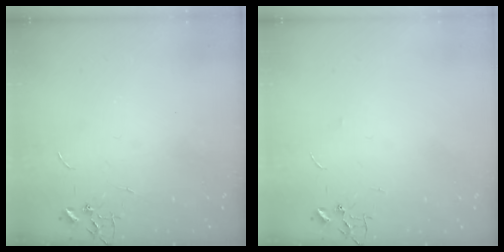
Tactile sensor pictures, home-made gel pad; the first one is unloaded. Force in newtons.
{"total": 2.6, "press": 2.5, "slide": 0.4}